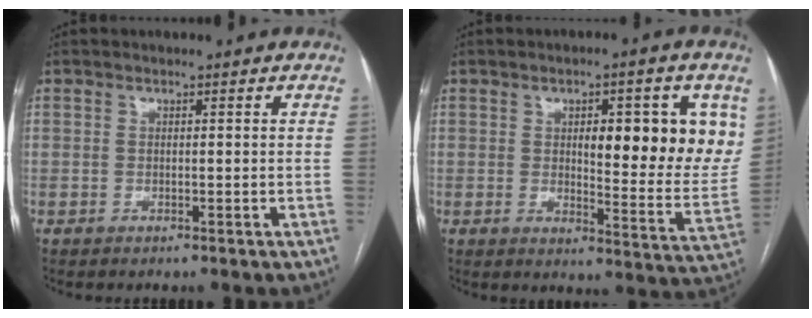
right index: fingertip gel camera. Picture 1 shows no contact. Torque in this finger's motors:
{"motor_torque": [0.61, 0.37, 0.31, 0.10]}